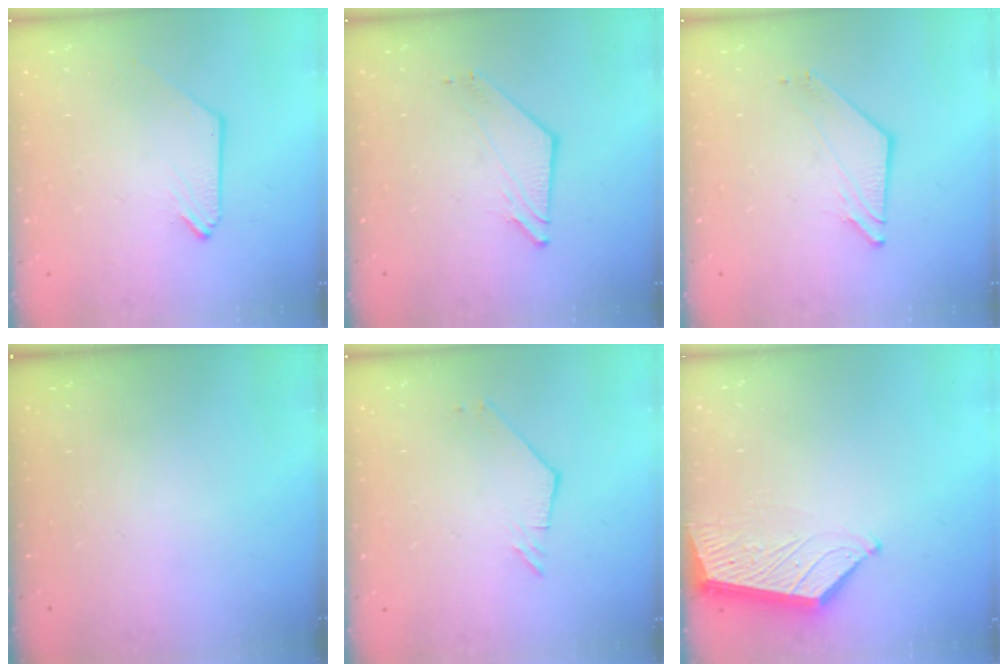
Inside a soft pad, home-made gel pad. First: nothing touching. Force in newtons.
{"total": 2.7, "press": 2.7, "slide": 0.3}
{"total": 2.7, "press": 2.7, "slide": 0.3}
{"total": 0.0}
{"total": 2.2, "press": 2.2, "slide": 0.4}
{"total": 6.3, "press": 6.2, "slide": 0.5}